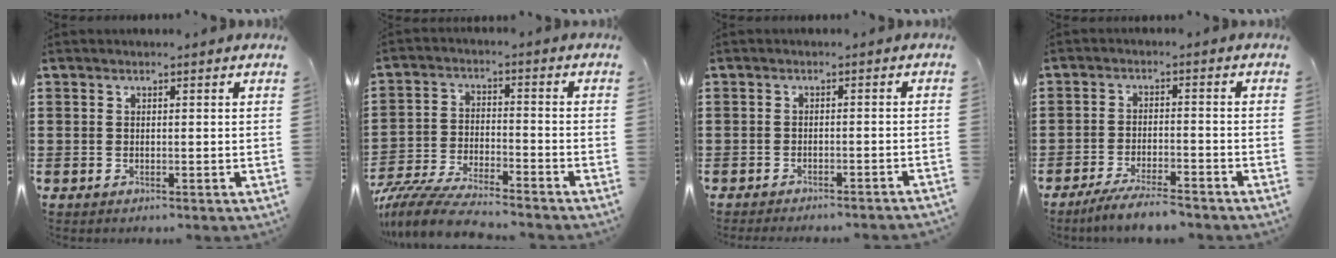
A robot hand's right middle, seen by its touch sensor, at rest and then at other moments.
{"total": 7.7, "force": [-7.2, 0.6, 2.6], "torque": [-0.060, 0.001, -0.142]}
{"total": 1.6, "force": [-1.6, -0.3, 0.3], "torque": [-0.006, 0.004, -0.032]}
{"total": 4.6, "force": [-4.2, 0.2, 2.0], "torque": [-0.039, -0.005, -0.080]}